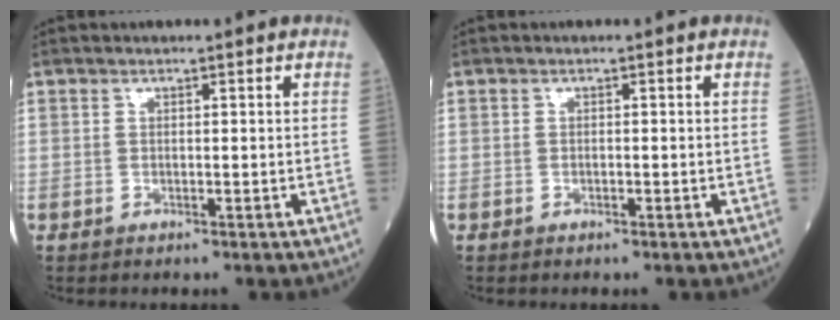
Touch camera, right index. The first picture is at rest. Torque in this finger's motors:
{"motor_torque": [0.00, -0.03, -0.06, -0.01]}